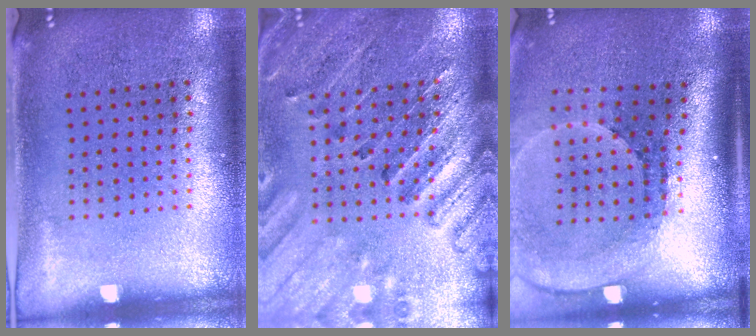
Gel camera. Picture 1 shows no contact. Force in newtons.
{"total": 2.6, "press": 2.6, "slide": 0.4}
{"total": 2.7, "press": 1.8, "slide": 1.9}